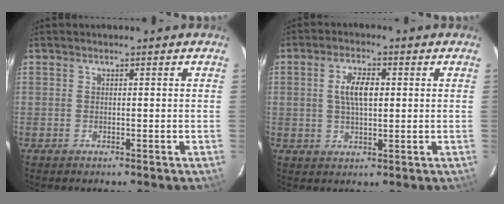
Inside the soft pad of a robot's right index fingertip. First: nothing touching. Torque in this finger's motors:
{"motor_torque": [0.10, -0.01, 0.18, 0.09]}